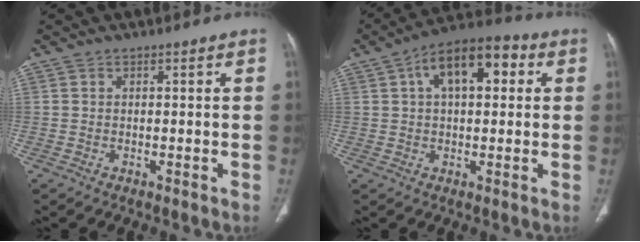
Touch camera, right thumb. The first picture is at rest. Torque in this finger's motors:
{"motor_torque": [2.47, 2.54, 0.03, 0.13, 0.08]}